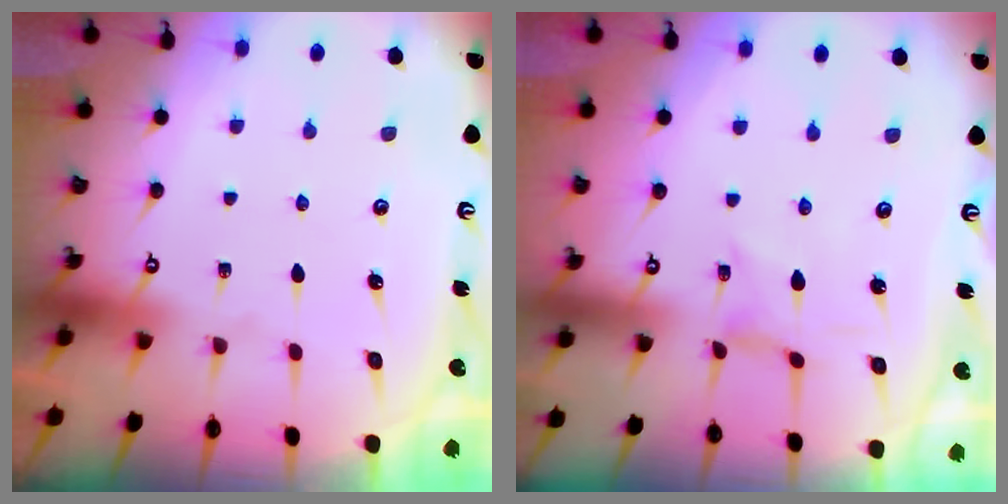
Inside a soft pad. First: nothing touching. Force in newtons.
{"total": 0.0}